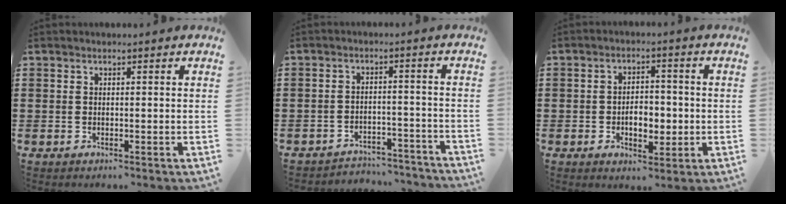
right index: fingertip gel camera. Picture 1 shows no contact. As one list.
[{"total": 3.8, "force": [-3.8, 0.6, 0.3], "torque": [-0.010, 0.005, -0.078]}, {"total": 5.2, "force": [-1.0, 3.1, 4.0], "torque": [-0.061, 0.001, -0.024]}]